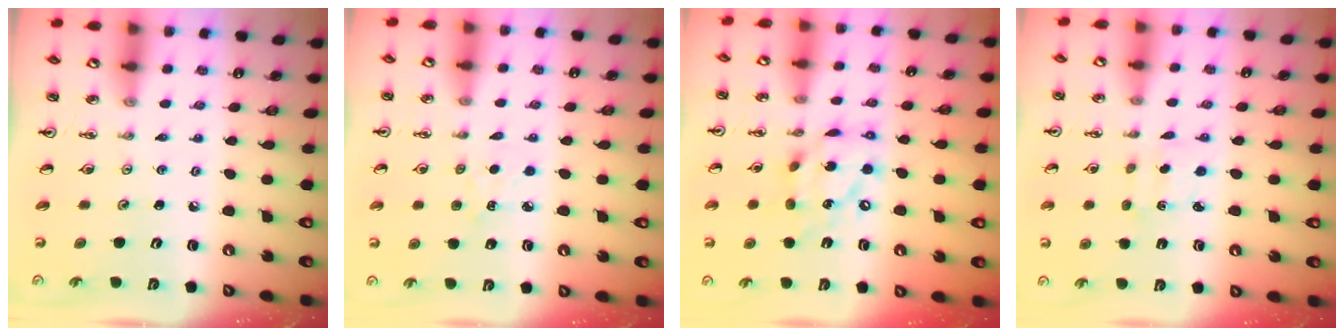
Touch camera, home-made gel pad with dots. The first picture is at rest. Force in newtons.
{"total": 3.5, "press": 3.4, "slide": 0.4}
{"total": 14.3, "press": 14.2, "slide": 1.3}
{"total": 1.6, "press": 1.5, "slide": 0.6}